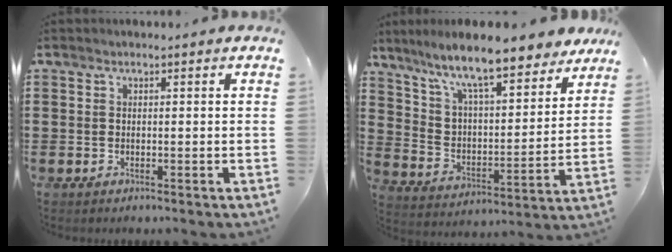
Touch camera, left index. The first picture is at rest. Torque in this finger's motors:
{"motor_torque": [1.43, -0.71, 1.05, 0.21]}